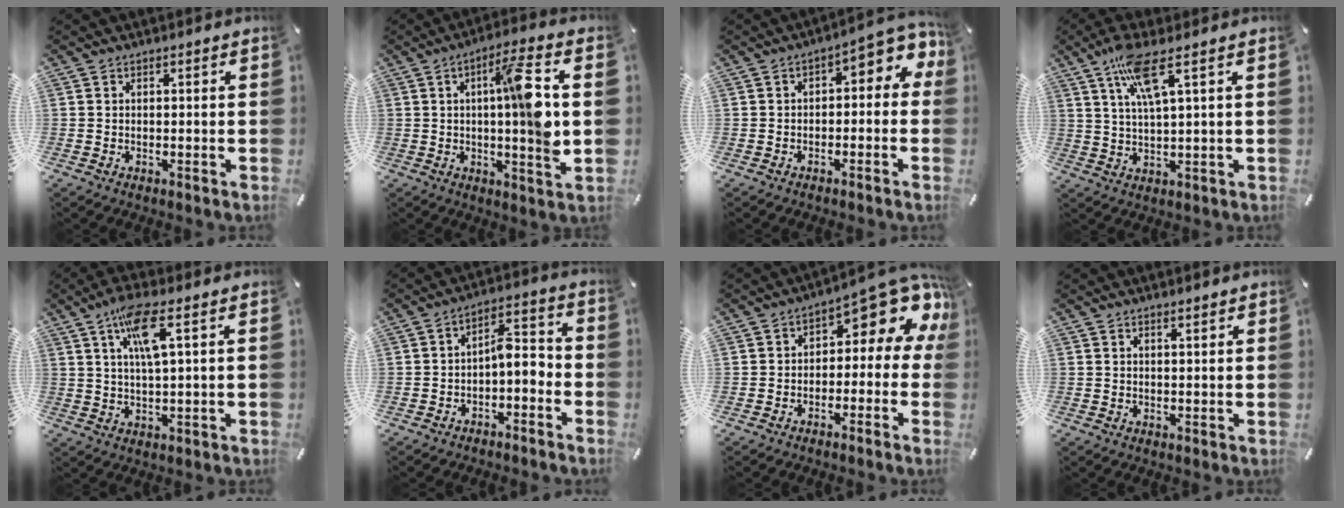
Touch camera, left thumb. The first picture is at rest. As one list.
[{"total": 13.2, "force": [2.1, 1.3, 12.9], "torque": [-0.202, -0.008, 0.026]}, {"total": 5.1, "force": [0.3, 2.9, 4.2], "torque": [-0.059, -0.010, -0.004]}, {"total": 9.1, "force": [4.5, 1.3, 7.8], "torque": [-0.153, 0.002, 0.077]}, {"total": 9.4, "force": [3.9, 1.7, 8.4], "torque": [-0.162, 0.003, 0.062]}, {"total": 6.3, "force": [-2.2, 3.6, 4.8], "torque": [-0.068, 0.016, -0.045]}, {"total": 10.0, "force": [5.0, 4.5, 7.4], "torque": [-0.093, -0.049, 0.082]}, {"total": 1.2, "force": [1.1, -0.1, 0.4], "torque": [-0.008, -0.004, 0.022]}]